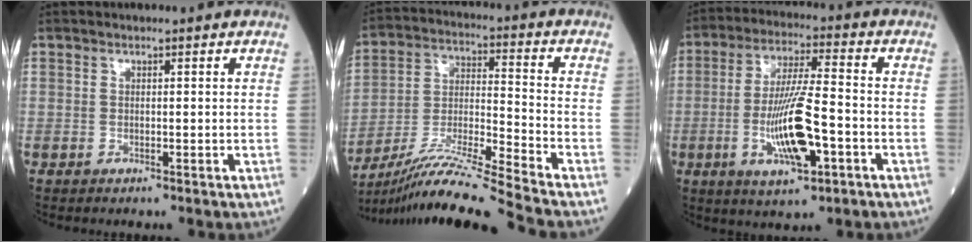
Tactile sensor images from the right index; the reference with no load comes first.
{"total": 16.7, "force": [-14.5, -2.9, 7.6], "torque": [-0.147, -0.016, -0.258]}
{"total": 11.9, "force": [-3.4, 2.0, 11.3], "torque": [-0.218, -0.004, -0.057]}